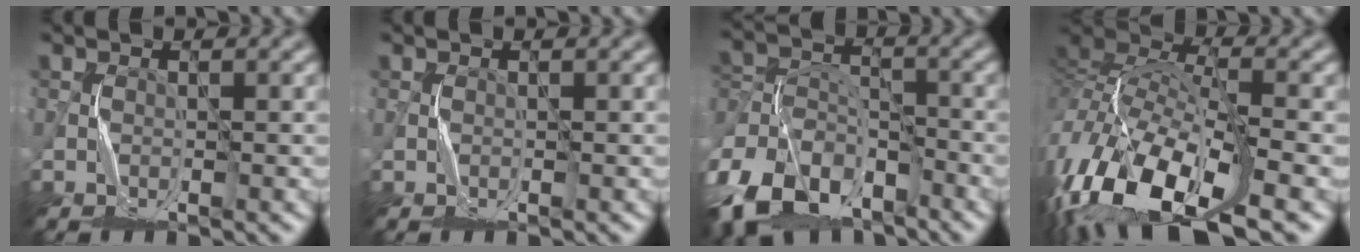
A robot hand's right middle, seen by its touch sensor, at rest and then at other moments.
{"total": 0.0}
{"total": 11.0, "force": [-7.6, 6.1, 5.2], "torque": [-0.110, 0.003, -0.156]}
{"total": 15.5, "force": [-7.9, 7.1, 11.3], "torque": [-0.261, 0.000, -0.143]}